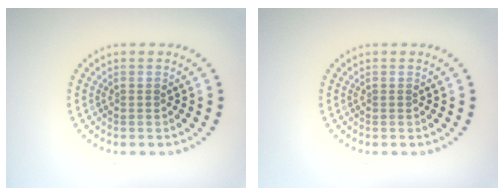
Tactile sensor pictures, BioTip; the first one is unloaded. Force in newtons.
{"total": 0.0}